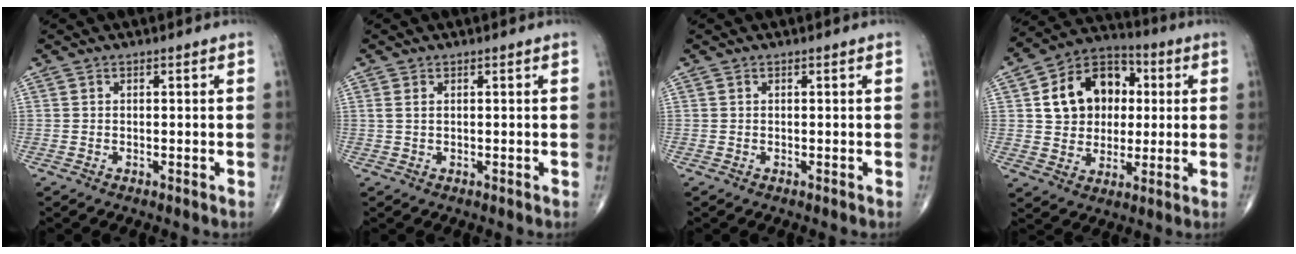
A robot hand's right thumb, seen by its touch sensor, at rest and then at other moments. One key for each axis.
{"total": 1.1, "fx": 0.4, "fy": 0.5, "fz": 0.8, "tx": -0.024, "ty": 0.007, "tz": 0.011}
{"total": 0.0}
{"total": 15.5, "fx": 2.9, "fy": 12.1, "fz": 9.2, "tx": -0.110, "ty": 0.015, "tz": 0.045}